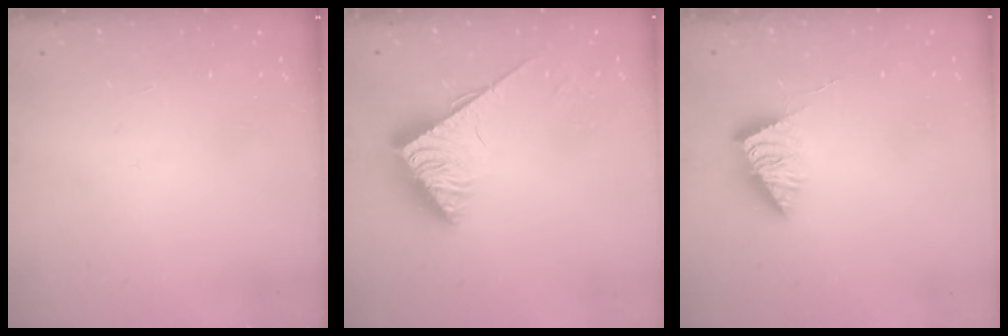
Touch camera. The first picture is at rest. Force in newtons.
{"total": 3.8, "press": 3.8, "slide": 0.5}
{"total": 3.8, "press": 3.8, "slide": 0.5}